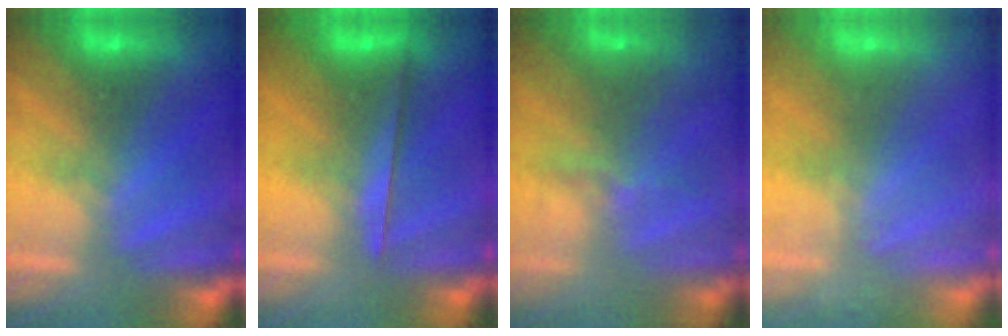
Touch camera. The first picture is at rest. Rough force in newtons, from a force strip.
{"total": 2.3}
{"total": 7.6}
{"total": 2.4}